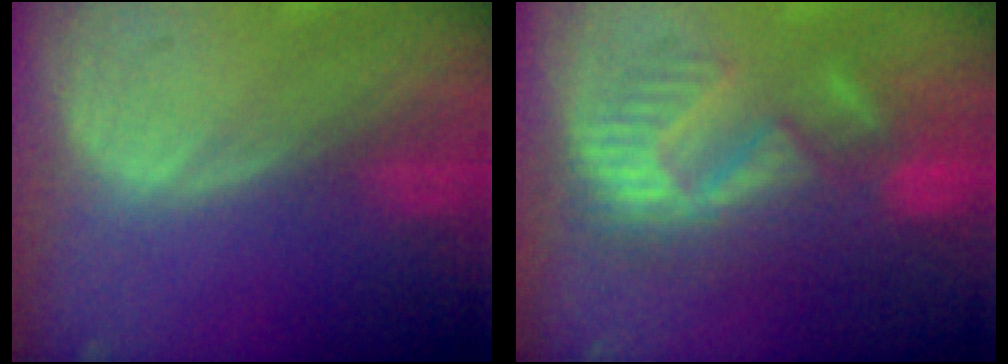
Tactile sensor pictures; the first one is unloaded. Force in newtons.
{"total": 10.8, "press": 9.7, "slide": 4.7}